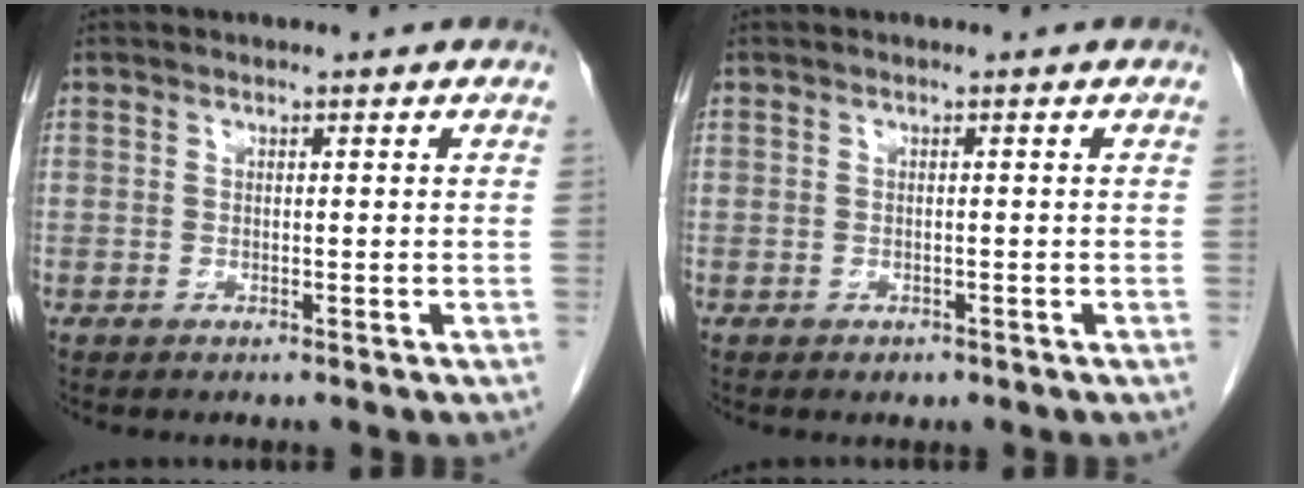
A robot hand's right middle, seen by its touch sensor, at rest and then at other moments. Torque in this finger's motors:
{"motor_torque": [0.24, -0.38, 0.04, 0.00]}